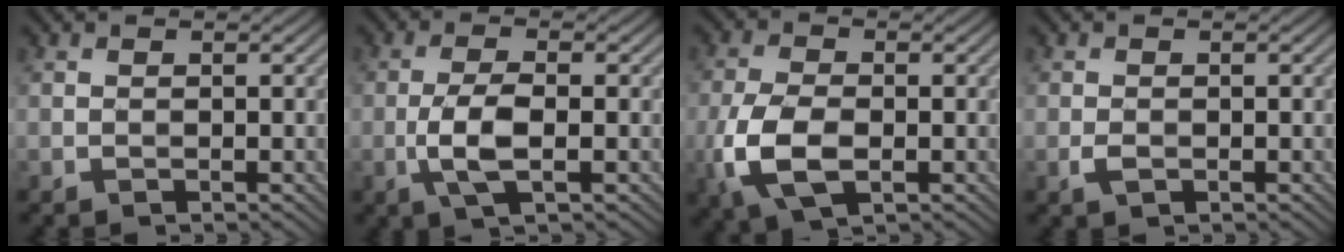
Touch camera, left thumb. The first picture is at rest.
{"total": 5.0, "force": [-1.2, 1.6, 4.5], "torque": [-0.104, -0.001, -0.030]}
{"total": 7.9, "force": [-2.3, 4.4, 6.1], "torque": [-0.155, -0.010, -0.049]}
{"total": 1.2, "force": [-0.4, 0.7, 0.9], "torque": [-0.020, -0.001, -0.009]}